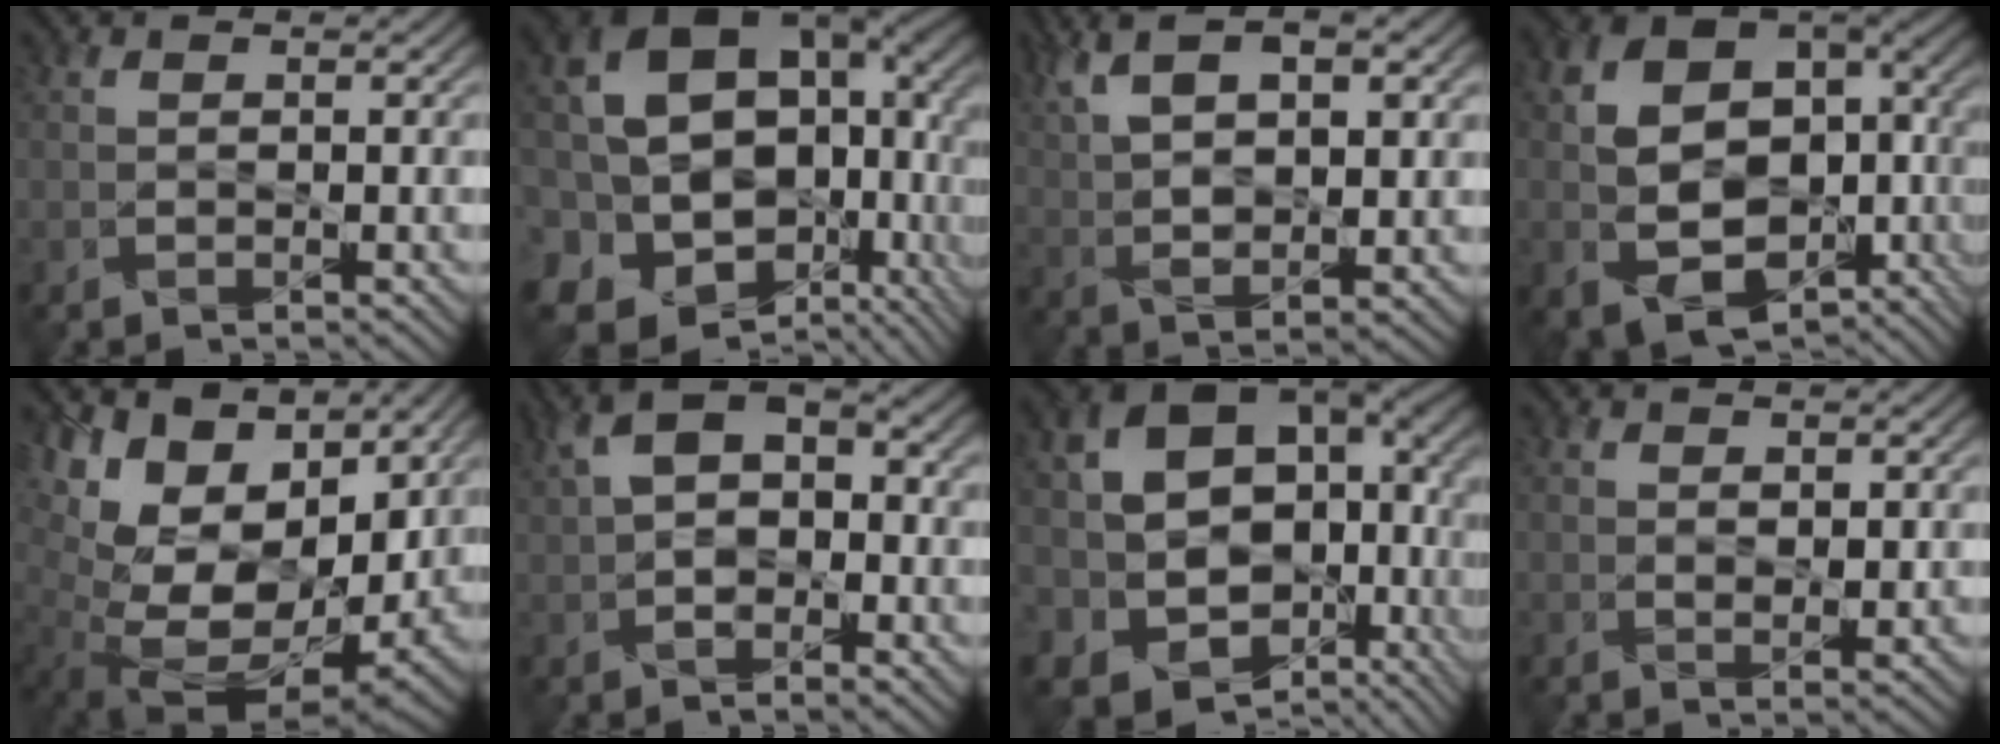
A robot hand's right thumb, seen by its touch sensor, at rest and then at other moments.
{"total": 19.2, "force": [1.4, 13.4, 13.7], "torque": [-0.283, -0.030, 0.084]}
{"total": 10.8, "force": [5.2, 4.1, 8.5], "torque": [-0.178, 0.007, 0.088]}
{"total": 13.8, "force": [-1.0, 9.8, 9.6], "torque": [-0.185, -0.036, 0.002]}
{"total": 15.4, "force": [4.1, 10.6, 10.4], "torque": [-0.200, -0.005, 0.102]}
{"total": 9.2, "force": [0.6, 5.5, 7.3], "torque": [-0.133, 0.005, 0.003]}
{"total": 16.7, "force": [-1.2, 13.0, 10.4], "torque": [-0.210, -0.044, 0.038]}
{"total": 1.6, "force": [1.0, 0.7, 1.1], "torque": [-0.022, -0.008, 0.021]}